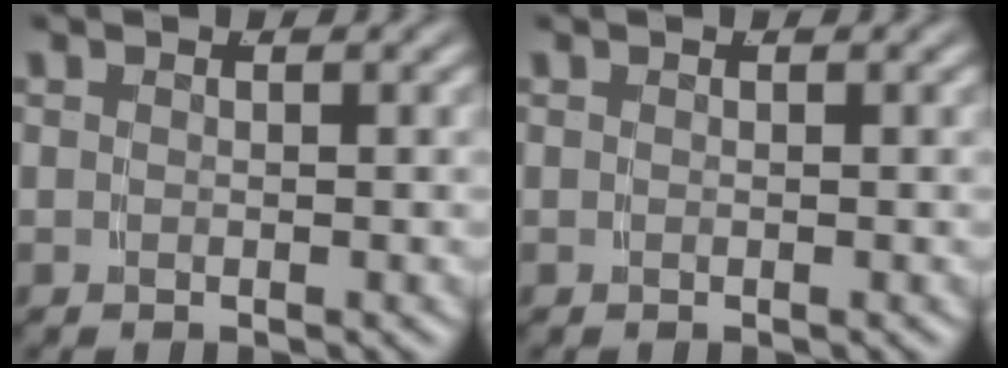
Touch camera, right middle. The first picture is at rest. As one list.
[{"total": 0.0}]